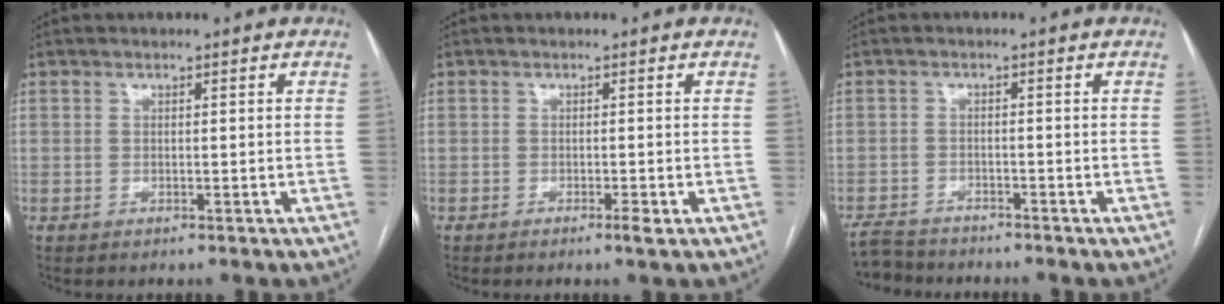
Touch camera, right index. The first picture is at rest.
{"total": 1.2, "force": [-0.7, 0.0, 1.0], "torque": [-0.017, -0.001, -0.010]}
{"total": 3.9, "force": [-3.9, 0.6, -0.1], "torque": [0.005, -0.014, -0.071]}